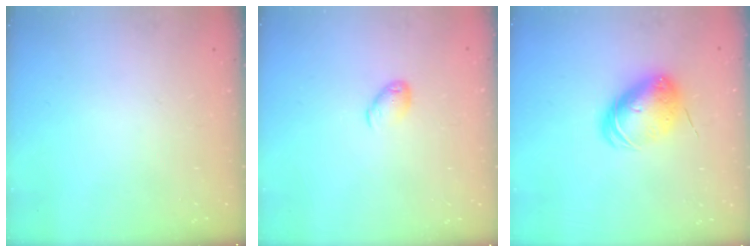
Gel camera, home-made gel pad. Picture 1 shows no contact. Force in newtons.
{"total": 5.6, "press": 5.6, "slide": 0.5}
{"total": 8.3, "press": 8.2, "slide": 1.3}